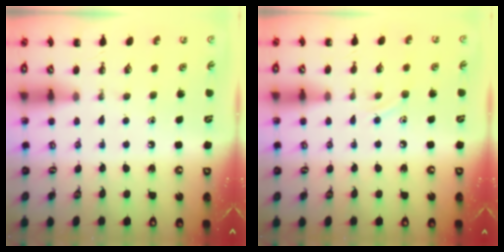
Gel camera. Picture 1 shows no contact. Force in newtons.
{"total": 6.7, "press": 6.5, "slide": 1.6}